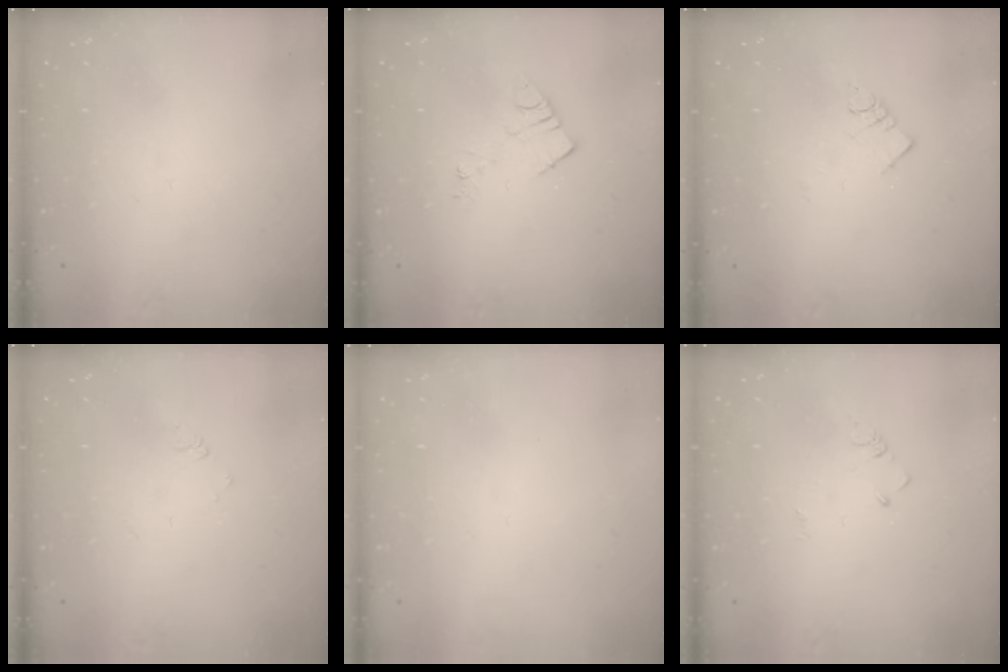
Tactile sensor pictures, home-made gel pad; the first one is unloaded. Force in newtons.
{"total": 4.3, "press": 4.3, "slide": 0.4}
{"total": 3.9, "press": 3.9, "slide": 0.4}
{"total": 1.7, "press": 1.7, "slide": 0.3}
{"total": 1.7, "press": 1.7, "slide": 0.2}
{"total": 2.0, "press": 2.0, "slide": 0.3}